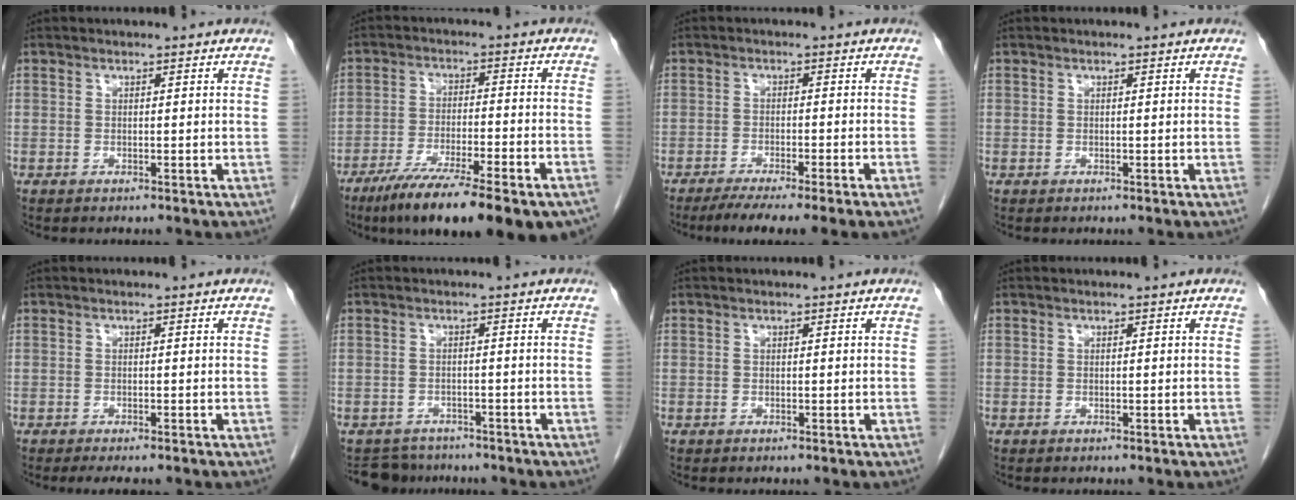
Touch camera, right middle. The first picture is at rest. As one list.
[{"total": 19.6, "force": [-14.3, 3.0, 13.1], "torque": [-0.156, -0.022, -0.219]}, {"total": 8.6, "force": [-6.5, -0.5, 5.6], "torque": [-0.070, -0.016, -0.097]}, {"total": 0.0}, {"total": 3.3, "force": [-2.7, 0.8, 1.7], "torque": [-0.018, -0.007, -0.035]}, {"total": 4.7, "force": [-4.2, 2.0, -0.5], "torque": [0.008, 0.003, -0.064]}, {"total": 0.0}, {"total": 0.0}]